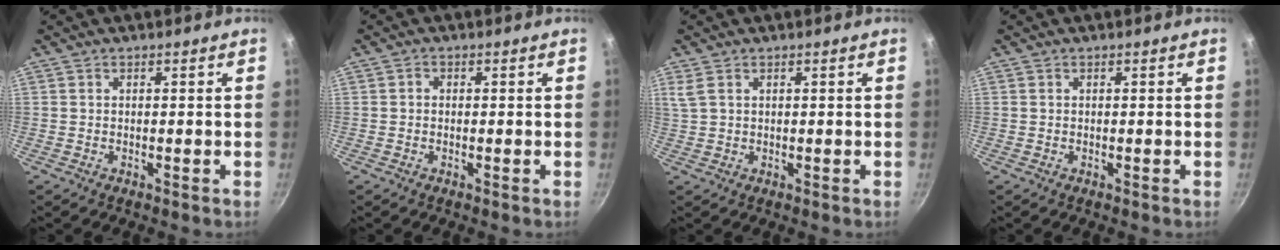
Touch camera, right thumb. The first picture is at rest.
{"total": 0.8, "force": [0.0, 0.7, 0.4], "torque": [-0.007, 0.005, -0.001]}
{"total": 2.4, "force": [1.1, 1.5, 1.5], "torque": [-0.030, 0.002, 0.028]}
{"total": 0.0}